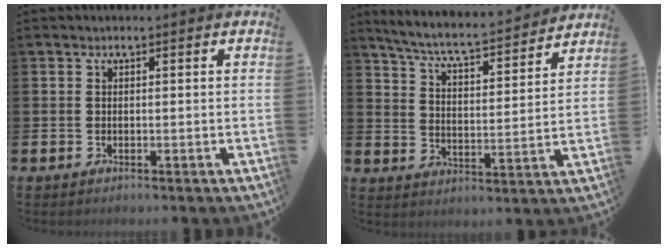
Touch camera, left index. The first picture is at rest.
{"total": 6.5, "force": [6.1, 0.6, 2.0], "torque": [-0.070, -0.048, 0.102]}